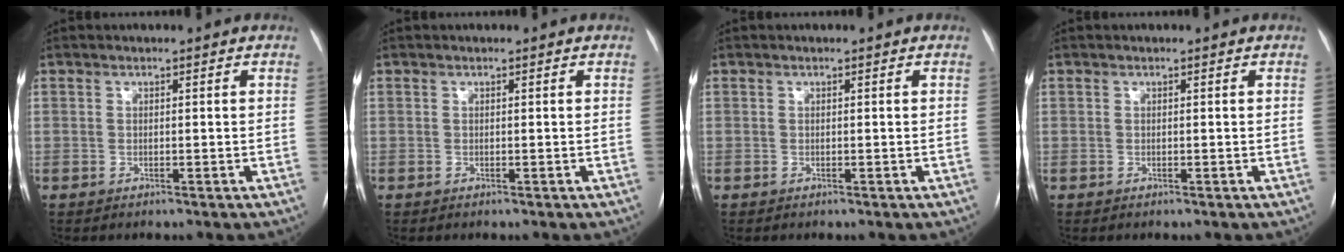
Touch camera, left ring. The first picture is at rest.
{"total": 0.0}
{"total": 0.0}
{"total": 0.0}